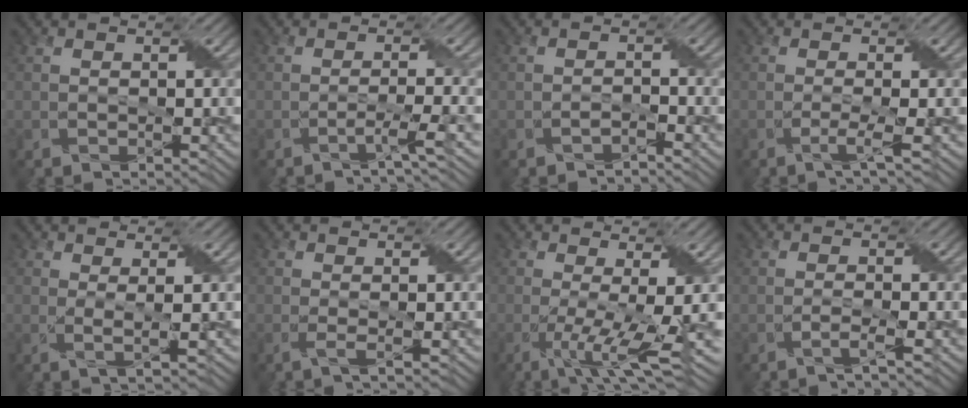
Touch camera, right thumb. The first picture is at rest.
{"total": 2.7, "force": [-1.4, 0.1, 2.3], "torque": [-0.038, 0.008, -0.039]}
{"total": 1.2, "force": [-1.1, 0.2, 0.3], "torque": [-0.006, 0.000, -0.026]}
{"total": 2.2, "force": [-0.7, 0.3, 2.0], "torque": [-0.033, 0.001, -0.025]}
{"total": 2.1, "force": [0.8, 0.3, 1.9], "torque": [-0.043, 0.000, 0.008]}
{"total": 1.6, "force": [-0.1, 0.4, 1.6], "torque": [-0.030, -0.001, -0.008]}
{"total": 8.3, "force": [-1.9, 1.7, 7.9], "torque": [-0.131, -0.006, -0.025]}
{"total": 1.5, "force": [-0.8, 0.2, 1.3], "torque": [-0.018, 0.001, -0.027]}